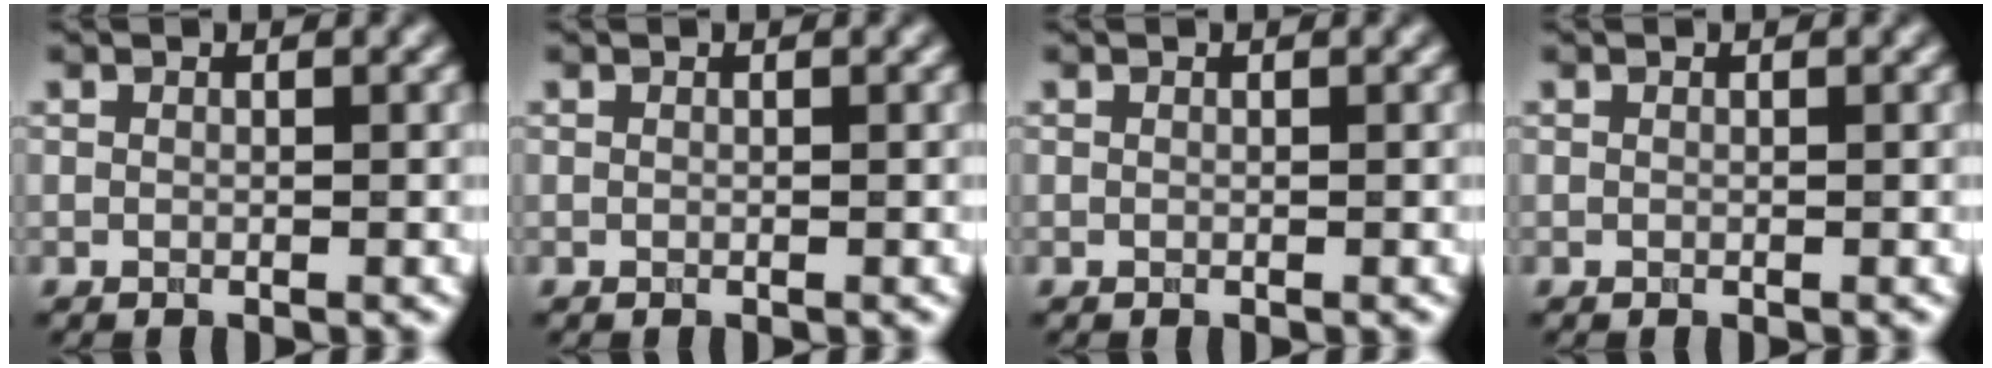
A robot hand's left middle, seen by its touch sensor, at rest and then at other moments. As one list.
[{"total": 0.0}, {"total": 0.0}, {"total": 0.0}]